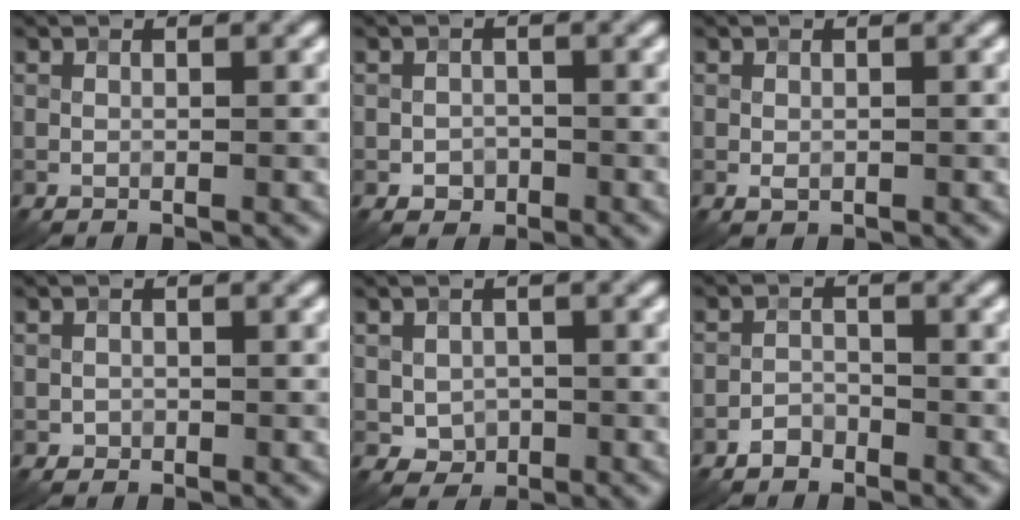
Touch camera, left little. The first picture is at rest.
{"total": 1.5, "force": [-0.7, 1.2, 0.4], "torque": [-0.001, 0.000, -0.014]}
{"total": 0.7, "force": [-0.2, 0.5, 0.5], "torque": [-0.006, -0.002, -0.003]}
{"total": 0.6, "force": [-0.3, 0.5, 0.0], "torque": [0.006, -0.003, -0.005]}
{"total": 2.0, "force": [-0.2, 1.8, 1.0], "torque": [-0.018, -0.005, -0.002]}
{"total": 1.6, "force": [-1.3, 0.9, 0.3], "torque": [-0.001, 0.007, -0.025]}